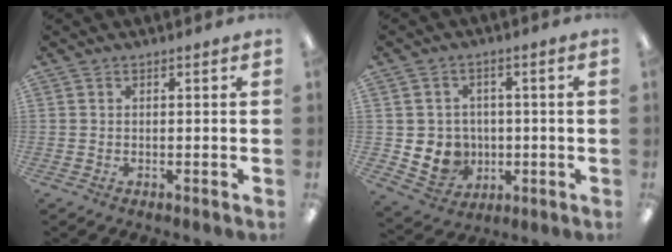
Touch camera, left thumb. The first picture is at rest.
{"total": 7.3, "force": [-0.6, 7.2, 1.4], "torque": [-0.049, 0.007, 0.003]}